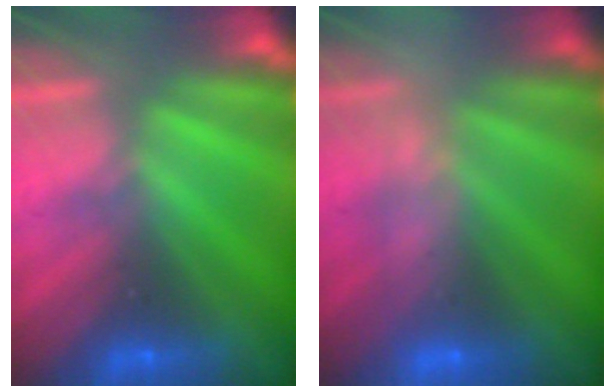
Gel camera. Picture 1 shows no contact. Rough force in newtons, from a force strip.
{"total": 2.6}